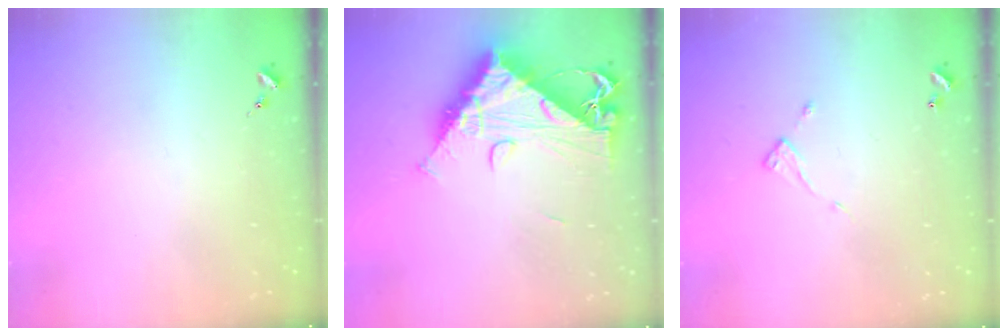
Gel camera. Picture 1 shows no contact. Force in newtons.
{"total": 15.5, "press": 15.5, "slide": 1.5}
{"total": 4.7, "press": 4.7, "slide": 0.3}